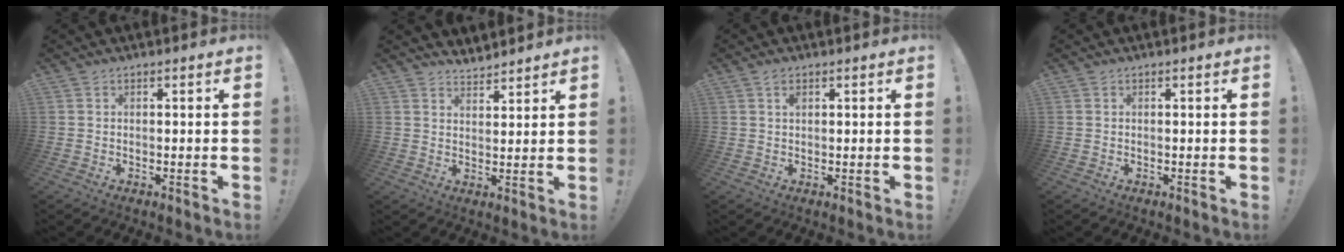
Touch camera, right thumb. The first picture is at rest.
{"total": 4.0, "force": [3.9, 1.0, 0.6], "torque": [0.001, -0.032, 0.070]}
{"total": 0.6, "force": [0.1, 0.5, 0.3], "torque": [-0.006, 0.003, 0.002]}
{"total": 0.0}